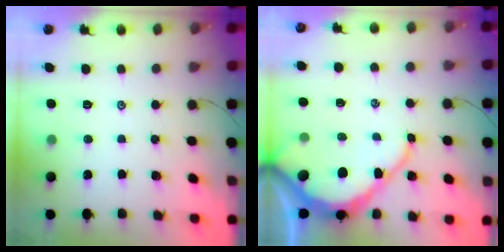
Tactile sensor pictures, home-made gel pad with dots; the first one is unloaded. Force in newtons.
{"total": 10.2, "press": 10.1, "slide": 1.1}